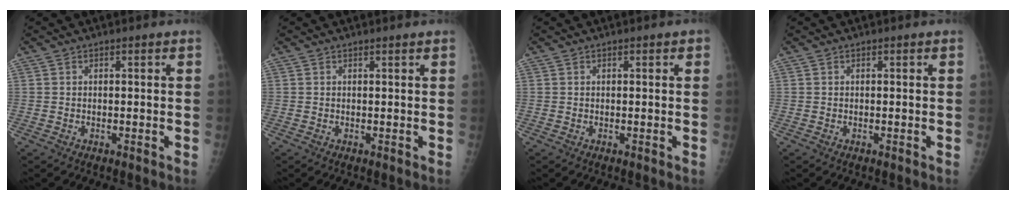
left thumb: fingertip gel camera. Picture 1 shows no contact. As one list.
[{"total": 0.8, "force": [0.7, 0.0, 0.4], "torque": [-0.006, 0.002, 0.012]}, {"total": 1.3, "force": [0.6, 0.5, 1.0], "torque": [-0.012, 0.001, 0.006]}, {"total": 0.0}]